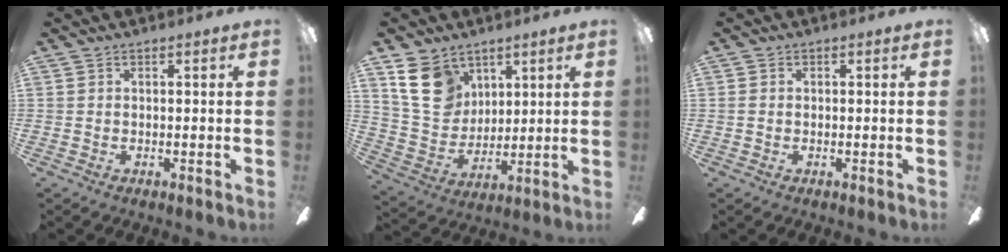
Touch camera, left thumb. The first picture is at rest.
{"total": 12.9, "force": [7.1, 9.6, 4.9], "torque": [-0.090, -0.024, 0.143]}
{"total": 0.5, "force": [-0.1, 0.3, 0.4], "torque": [-0.007, 0.002, -0.003]}